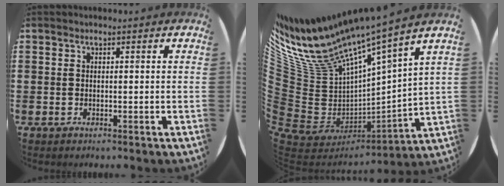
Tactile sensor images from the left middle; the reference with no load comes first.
{"total": 11.9, "force": [9.7, 4.5, 5.3], "torque": [-0.153, -0.085, 0.169]}